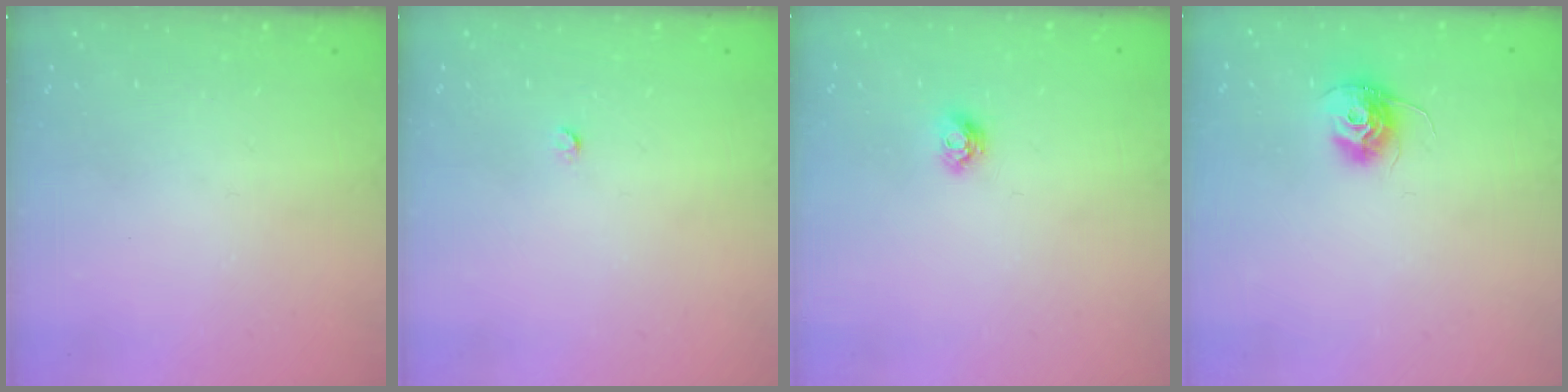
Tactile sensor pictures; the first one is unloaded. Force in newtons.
{"total": 2.2, "press": 2.2, "slide": 0.3}
{"total": 5.6, "press": 5.5, "slide": 0.7}
{"total": 10.8, "press": 10.7, "slide": 0.6}